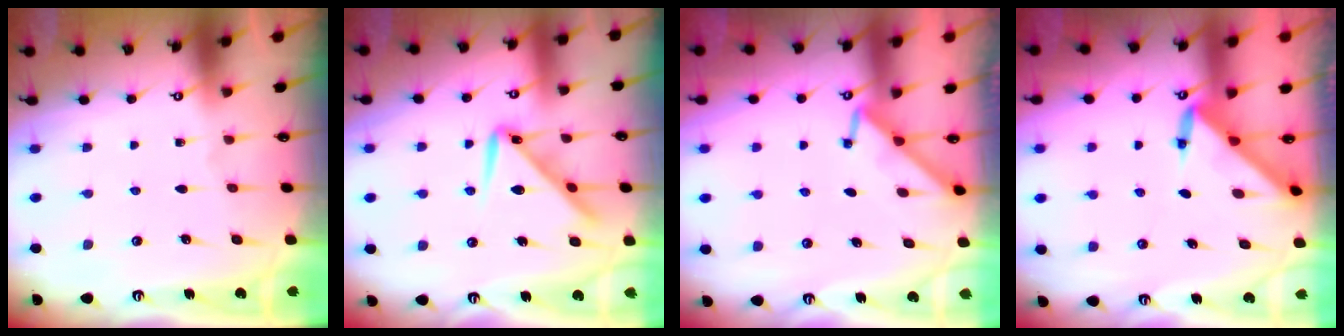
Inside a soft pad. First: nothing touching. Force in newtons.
{"total": 11.2, "press": 11.2, "slide": 0.6}
{"total": 3.3, "press": 3.2, "slide": 0.6}
{"total": 5.0, "press": 4.9, "slide": 0.4}